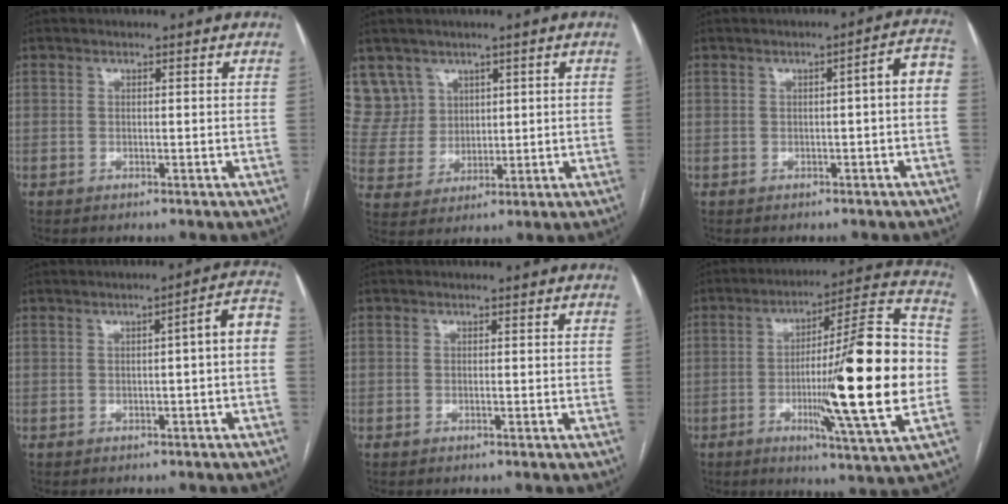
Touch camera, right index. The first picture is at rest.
{"total": 7.2, "force": [4.6, 5.5, -0.2], "torque": [0.003, 0.017, 0.106]}
{"total": 4.3, "force": [-0.3, 0.4, 4.3], "torque": [-0.046, 0.015, -0.007]}
{"total": 5.0, "force": [-0.6, 0.3, 5.0], "torque": [-0.056, 0.019, -0.009]}
{"total": 0.0}
{"total": 22.3, "force": [-3.1, 0.3, 22.1], "torque": [-0.313, 0.001, -0.054]}